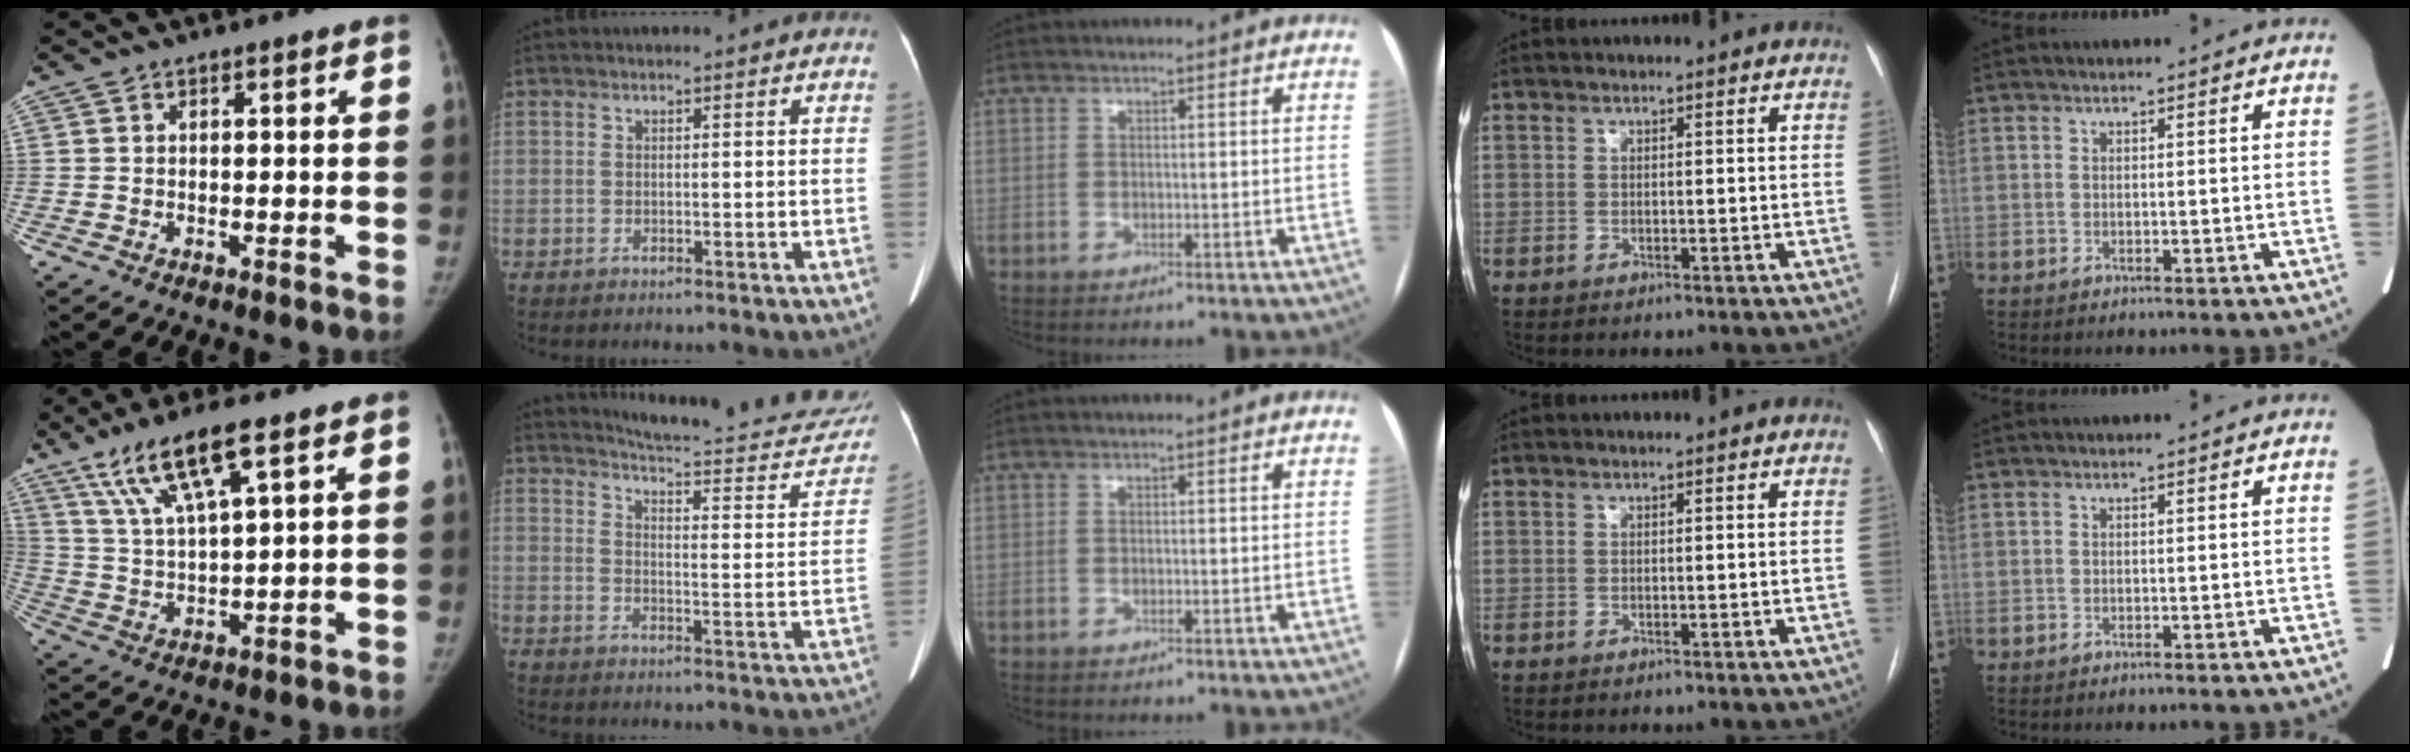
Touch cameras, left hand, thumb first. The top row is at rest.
{"thumb": {"total": 12.2, "force": [7.1, 2.3, 9.6], "torque": [-0.190, -0.015, 0.142]}, "index": {"total": 21.2, "force": [20.2, 3.2, 5.6], "torque": [-0.057, -0.082, 0.234]}}